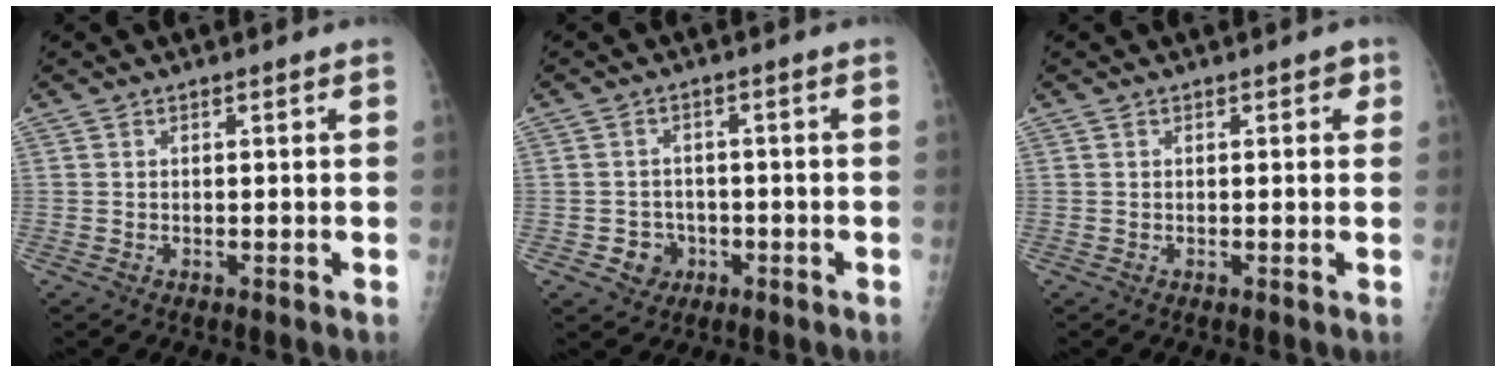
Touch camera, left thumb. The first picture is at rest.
{"total": 4.1, "force": [-1.6, 3.7, 0.8], "torque": [0.011, 0.010, -0.021]}
{"total": 1.1, "force": [0.5, 0.7, 0.7], "torque": [0.005, 0.001, 0.001]}